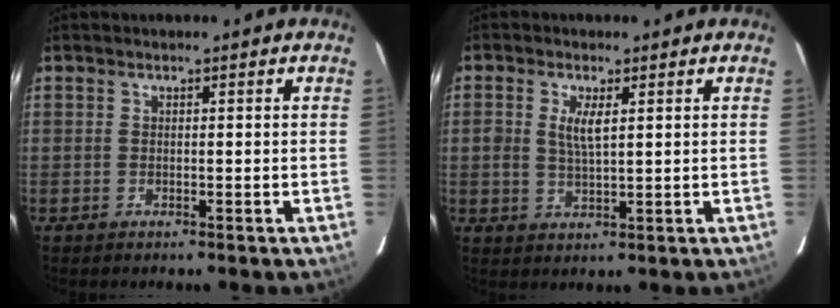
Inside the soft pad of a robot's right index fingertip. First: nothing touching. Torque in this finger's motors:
{"motor_torque": [0.14, -0.05, 0.07, 0.07]}